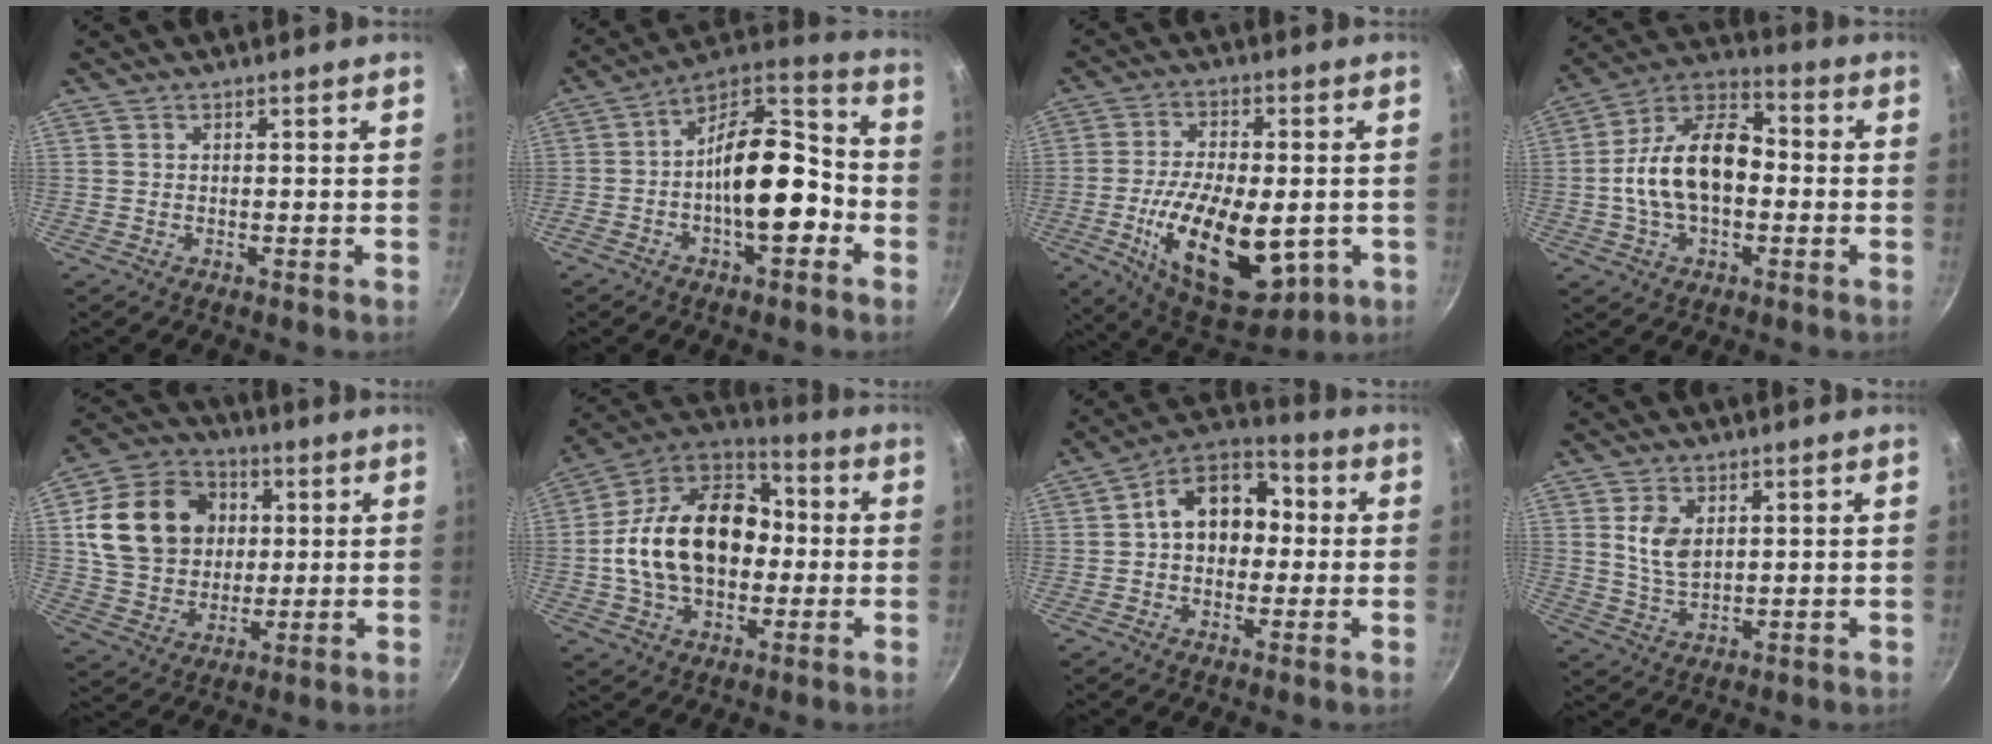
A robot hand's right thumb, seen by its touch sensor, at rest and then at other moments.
{"total": 17.0, "force": [-4.1, 8.3, 14.2], "torque": [-0.187, 0.061, -0.080]}
{"total": 21.9, "force": [-4.6, 11.3, 18.1], "torque": [-0.286, 0.001, -0.061]}
{"total": 16.2, "force": [-1.2, 10.1, 12.7], "torque": [-0.198, 0.042, -0.040]}
{"total": 18.8, "force": [3.6, 15.4, 10.1], "torque": [-0.158, 0.009, 0.067]}
{"total": 22.2, "force": [-0.7, 15.6, 15.8], "torque": [-0.244, 0.050, -0.023]}
{"total": 13.2, "force": [0.9, 9.7, 8.9], "torque": [-0.086, 0.037, -0.006]}
{"total": 6.1, "force": [1.8, 3.9, 4.4], "torque": [-0.074, -0.015, 0.039]}